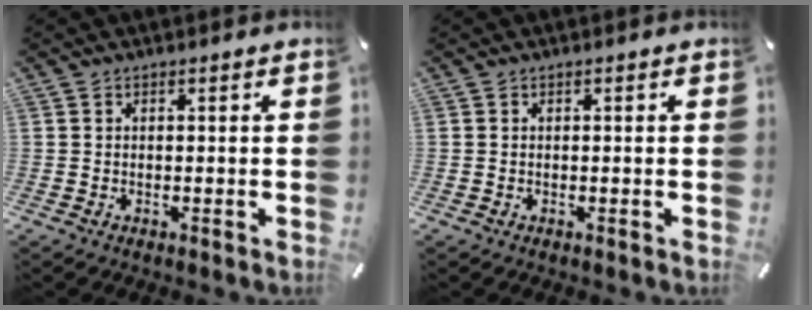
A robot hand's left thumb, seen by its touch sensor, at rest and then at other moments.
{"total": 0.0}